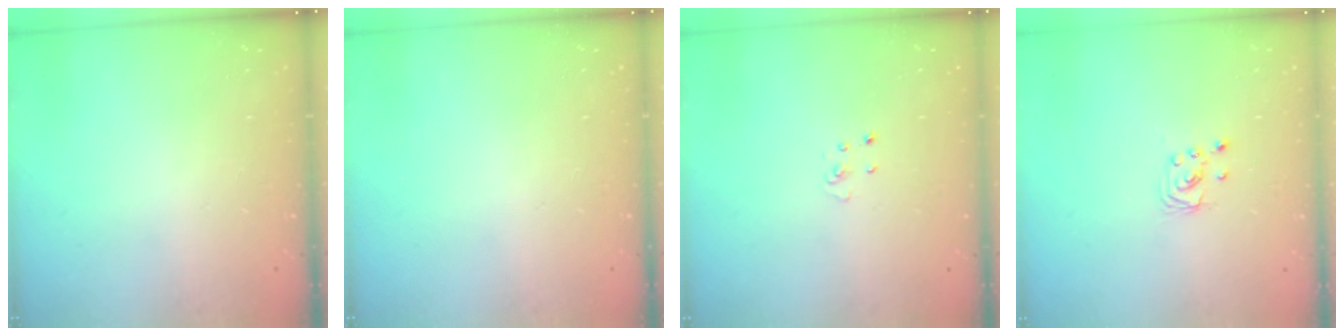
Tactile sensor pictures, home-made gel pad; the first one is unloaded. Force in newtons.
{"total": 0.0}
{"total": 2.5, "press": 2.5, "slide": 0.3}
{"total": 2.2, "press": 2.2, "slide": 0.2}